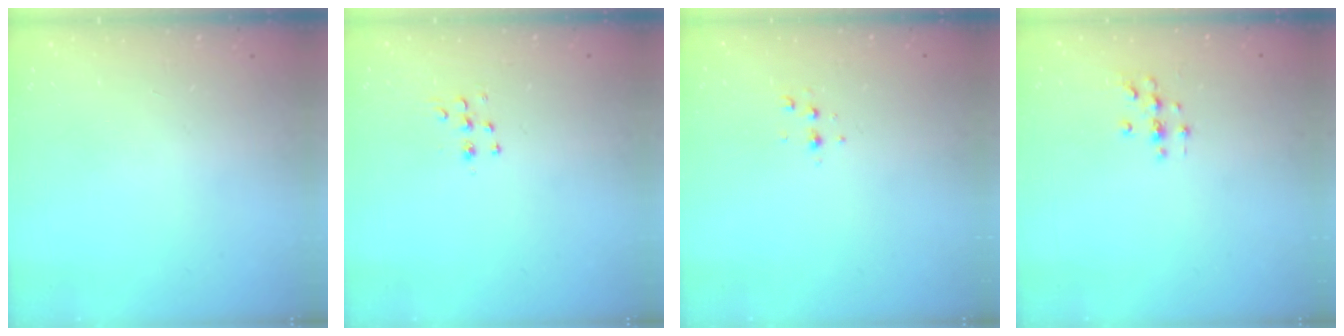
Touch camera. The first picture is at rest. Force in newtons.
{"total": 5.2, "press": 5.1, "slide": 1.0}
{"total": 3.7, "press": 3.2, "slide": 1.7}
{"total": 2.0, "press": 2.0, "slide": 0.2}